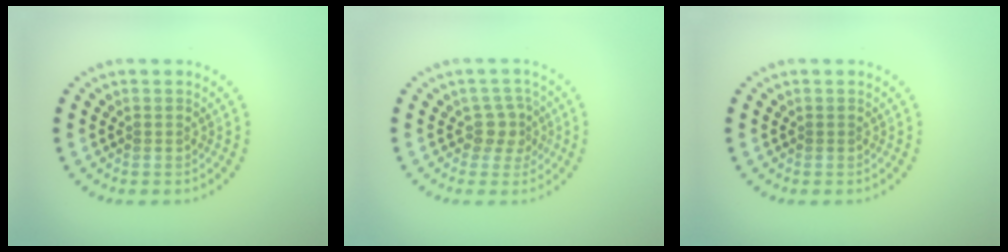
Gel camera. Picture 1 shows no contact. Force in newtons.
{"total": 2.3, "press": 1.7, "slide": 1.6}
{"total": 0.0}